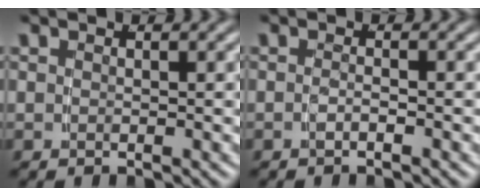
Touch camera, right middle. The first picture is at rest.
{"total": 1.2, "force": [-1.0, -0.5, 0.5], "torque": [-0.010, -0.002, -0.016]}